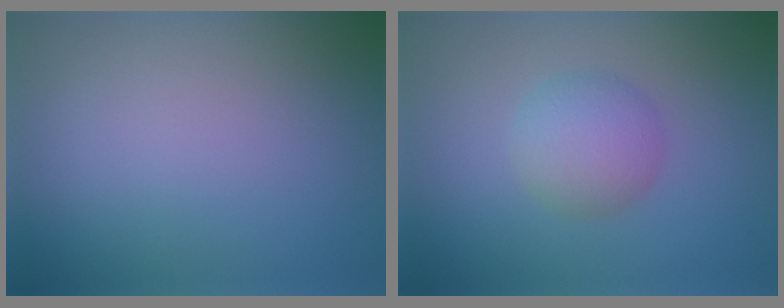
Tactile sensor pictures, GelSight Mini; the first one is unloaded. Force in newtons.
{"total": 3.3, "press": 3.3, "slide": 0.1}